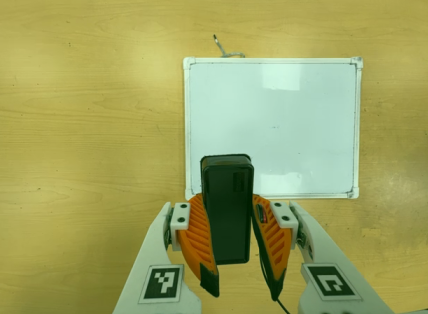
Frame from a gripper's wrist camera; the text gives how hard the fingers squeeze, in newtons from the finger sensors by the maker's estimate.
{"total": 8.5, "left": 7.6, "right": 9.3}